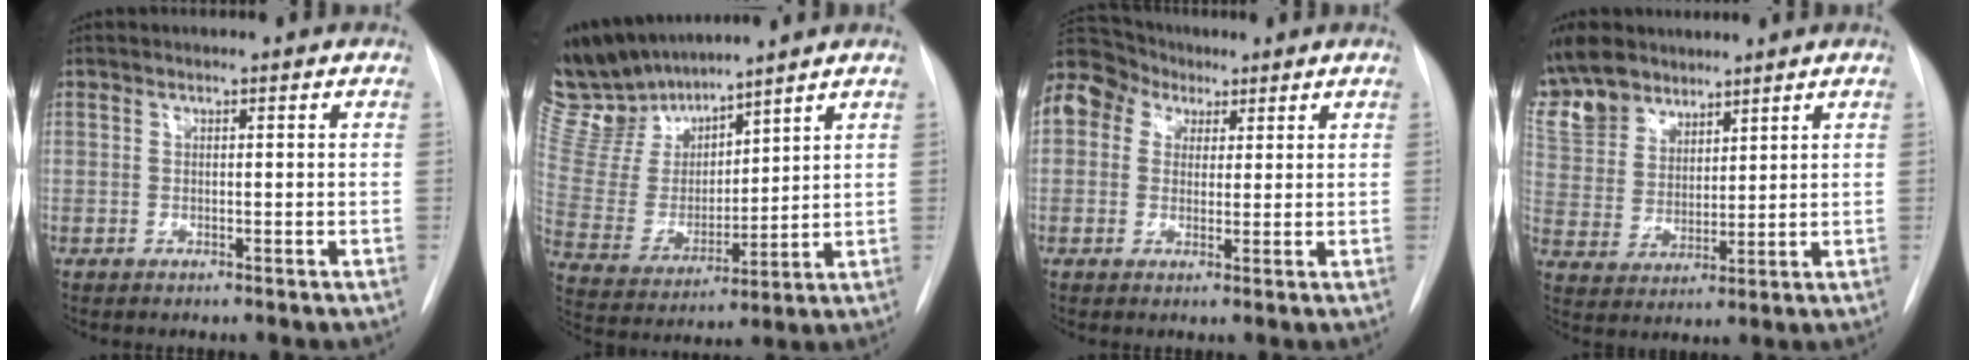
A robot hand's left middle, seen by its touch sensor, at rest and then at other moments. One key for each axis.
{"total": 14.7, "fx": 13.4, "fy": 3.9, "fz": 4.6, "tx": -0.103, "ty": 0.006, "tz": 0.275}
{"total": 20.3, "fx": 9.1, "fy": 15.8, "fz": 8.9, "tx": -0.277, "ty": 0.112, "tz": 0.176}
{"total": 12.7, "fx": 9.8, "fy": 7.1, "fz": 3.8, "tx": -0.094, "ty": 0.024, "tz": 0.198}